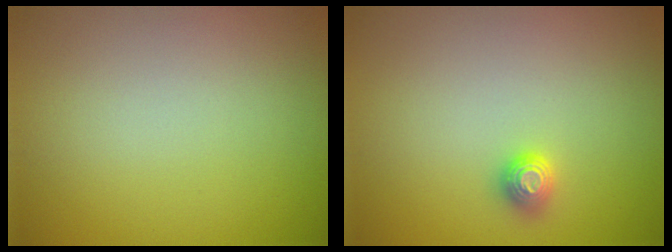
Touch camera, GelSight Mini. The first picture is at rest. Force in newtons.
{"total": 1.0, "press": 1.0, "slide": 0.3}